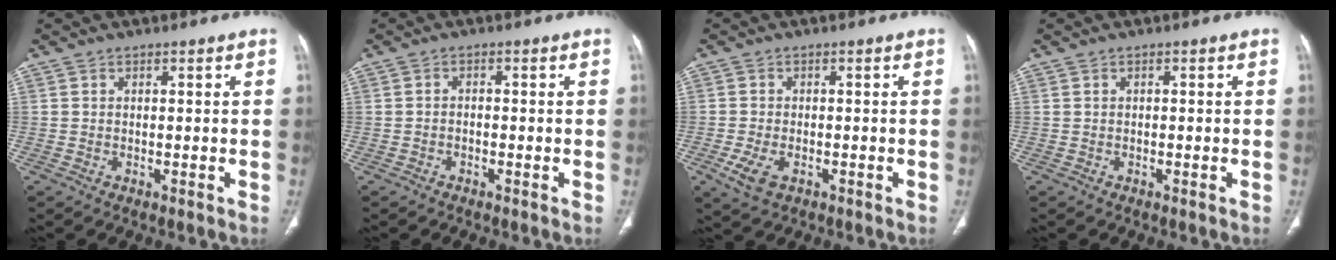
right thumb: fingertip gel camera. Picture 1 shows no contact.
{"total": 1.0, "force": [-0.5, 0.6, 0.5], "torque": [-0.007, 0.005, -0.010]}
{"total": 4.8, "force": [-1.9, 2.8, 3.4], "torque": [-0.077, -0.003, -0.031]}
{"total": 0.0}